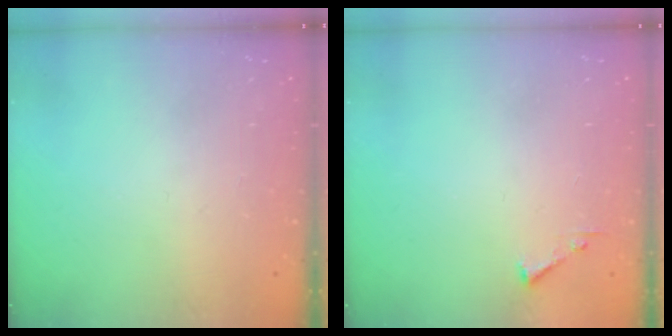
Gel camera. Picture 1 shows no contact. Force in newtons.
{"total": 3.6, "press": 3.6, "slide": 0.4}